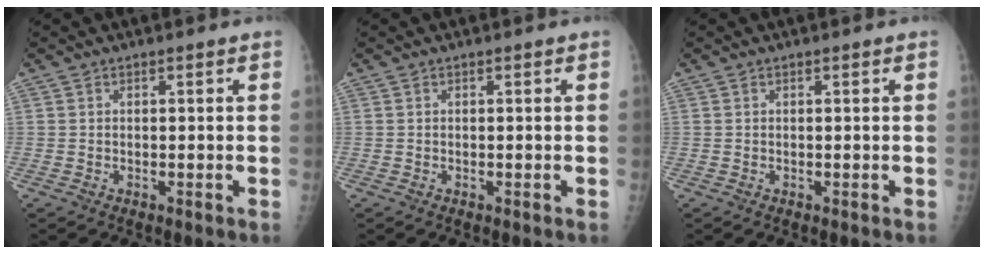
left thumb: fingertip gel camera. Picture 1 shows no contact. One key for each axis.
{"total": 0.0}
{"total": 0.0}